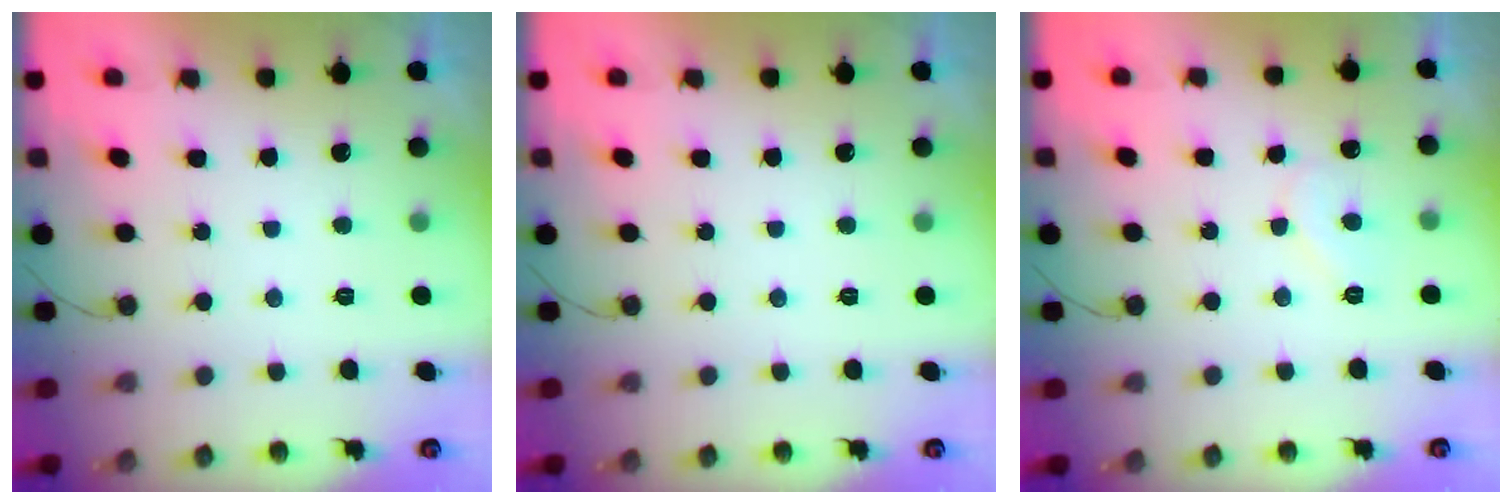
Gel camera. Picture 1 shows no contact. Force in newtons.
{"total": 0.0}
{"total": 5.9, "press": 5.9, "slide": 0.6}